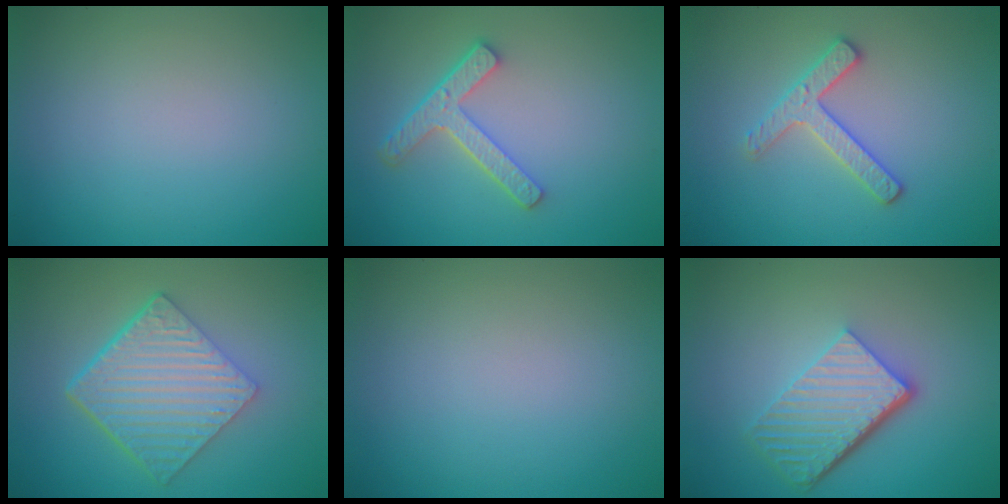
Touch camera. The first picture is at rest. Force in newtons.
{"total": 3.9, "press": 3.0, "slide": 2.5}
{"total": 2.5, "press": 2.5, "slide": 0.4}
{"total": 6.7, "press": 4.7, "slide": 4.8}
{"total": 0.0}
{"total": 5.7, "press": 3.9, "slide": 4.2}